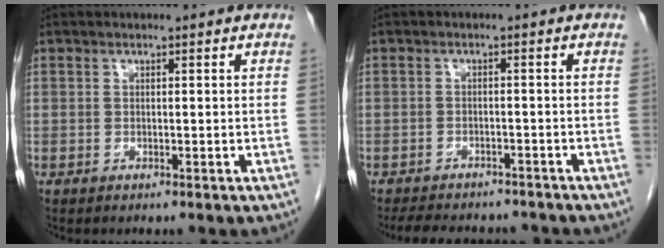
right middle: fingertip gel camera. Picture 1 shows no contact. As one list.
[{"total": 10.5, "force": [-9.4, 3.4, 3.4], "torque": [-0.066, 0.001, -0.119]}]